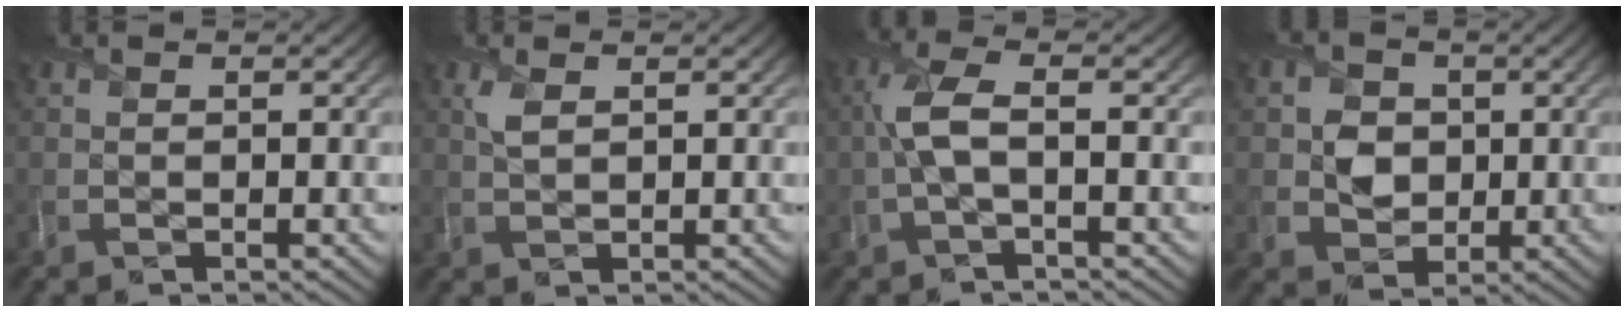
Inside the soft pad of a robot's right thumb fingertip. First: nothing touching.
{"total": 1.8, "force": [0.9, 0.8, 1.4], "torque": [-0.039, 0.002, 0.019]}
{"total": 4.3, "force": [-0.4, 1.2, 4.1], "torque": [-0.098, 0.010, -0.017]}
{"total": 4.3, "force": [0.2, 3.9, 1.8], "torque": [-0.044, -0.004, -0.007]}